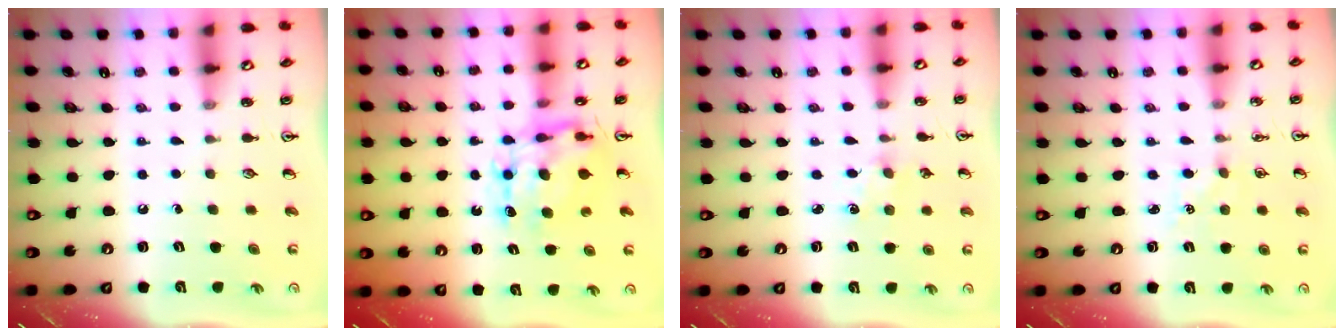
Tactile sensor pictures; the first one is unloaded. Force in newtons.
{"total": 8.7, "press": 8.7, "slide": 0.6}
{"total": 1.5, "press": 1.4, "slide": 0.2}
{"total": 2.4, "press": 2.3, "slide": 0.3}